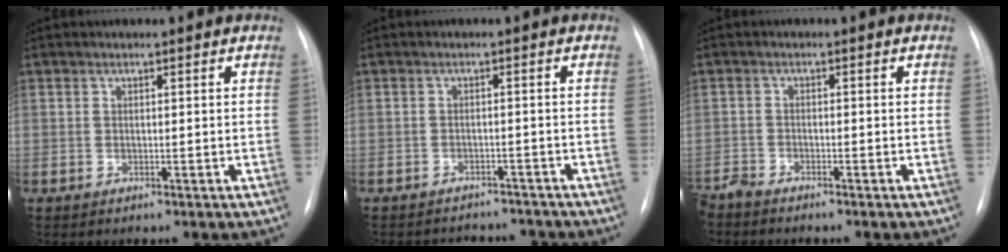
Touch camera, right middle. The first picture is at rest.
{"total": 6.7, "force": [-6.4, 1.9, 0.4], "torque": [-0.002, 0.012, -0.075]}
{"total": 3.0, "force": [-2.9, 0.0, 0.6], "torque": [-0.008, -0.011, -0.054]}